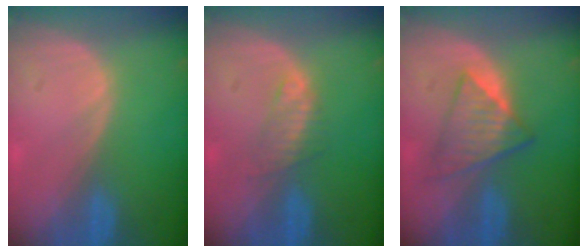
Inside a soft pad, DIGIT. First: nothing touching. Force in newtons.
{"total": 2.5, "press": 2.4, "slide": 0.3}
{"total": 6.0, "press": 5.8, "slide": 1.6}